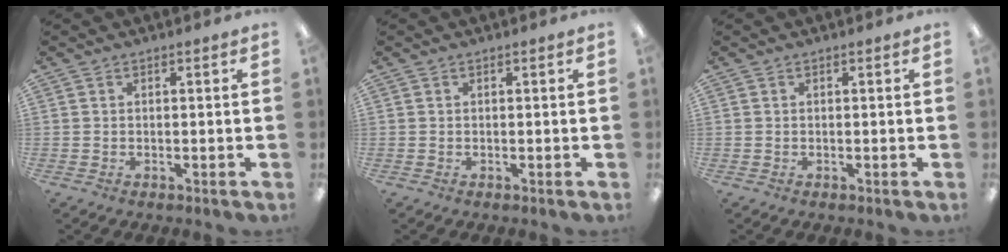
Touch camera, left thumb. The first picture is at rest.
{"total": 0.0}
{"total": 0.0}